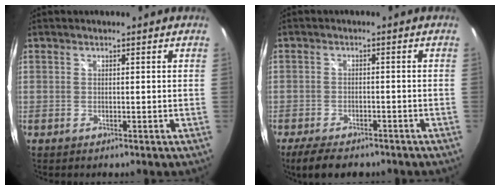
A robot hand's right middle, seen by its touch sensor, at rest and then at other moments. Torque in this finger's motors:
{"motor_torque": [0.46, -0.63, 0.02, 0.03]}